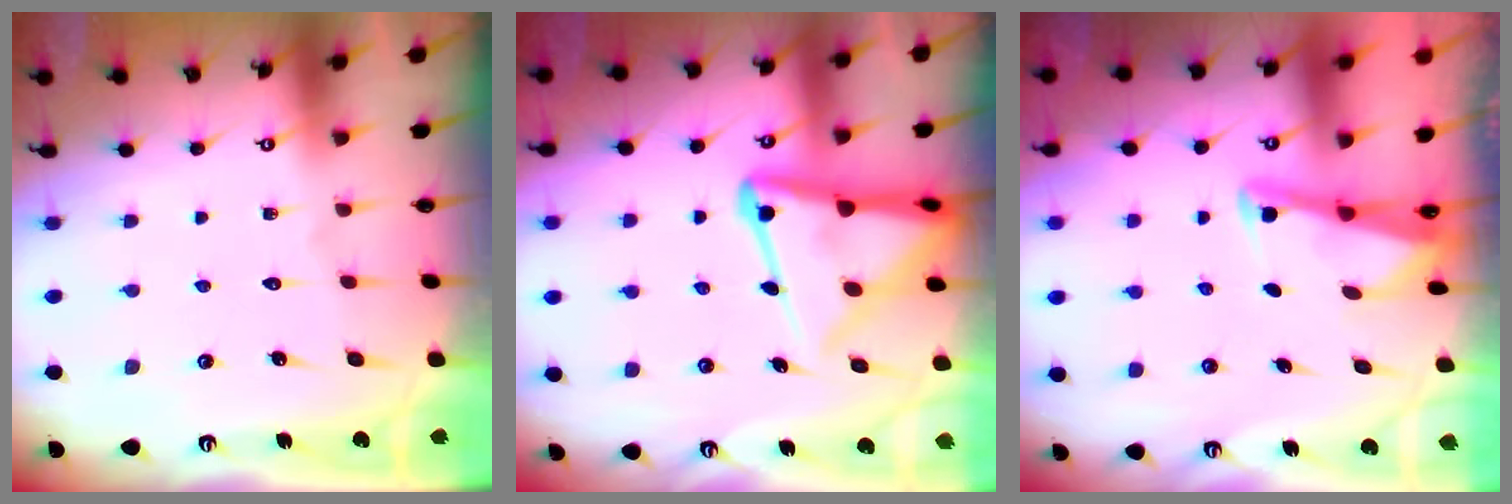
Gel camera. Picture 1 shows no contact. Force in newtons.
{"total": 12.1, "press": 12.0, "slide": 1.3}
{"total": 2.5, "press": 2.5, "slide": 0.1}